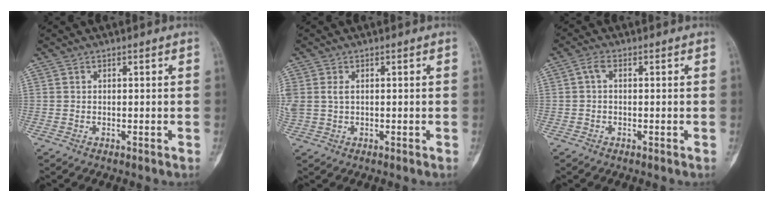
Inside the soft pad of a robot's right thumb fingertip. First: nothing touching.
{"total": 3.5, "force": [0.4, 2.4, 2.5], "torque": [-0.070, 0.007, 0.011]}
{"total": 2.4, "force": [0.3, 1.3, 2.0], "torque": [-0.039, 0.008, 0.004]}